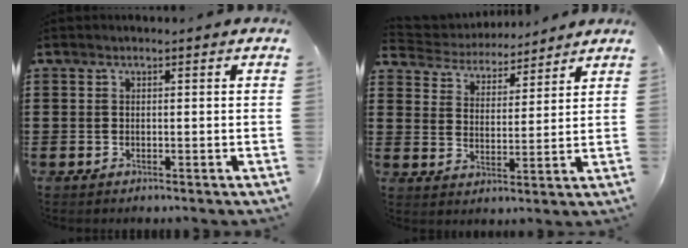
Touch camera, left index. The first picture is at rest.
{"total": 4.4, "force": [4.3, 0.8, -0.2], "torque": [-0.023, -0.027, 0.072]}